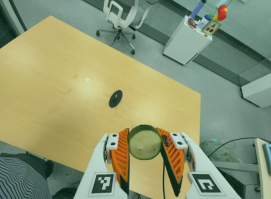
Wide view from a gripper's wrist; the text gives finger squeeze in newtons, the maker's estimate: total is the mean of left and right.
{"total": 12.5, "left": 11.9, "right": 13.2}